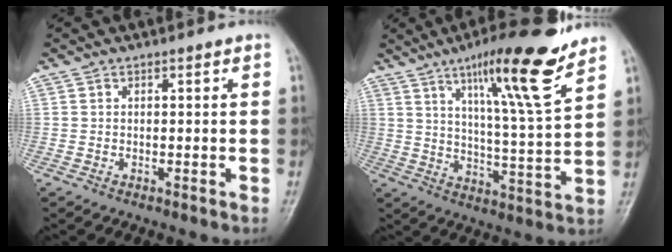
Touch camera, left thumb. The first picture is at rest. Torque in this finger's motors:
{"motor_torque": [0.72, 0.45, 1.61, -1.16, 0.28]}